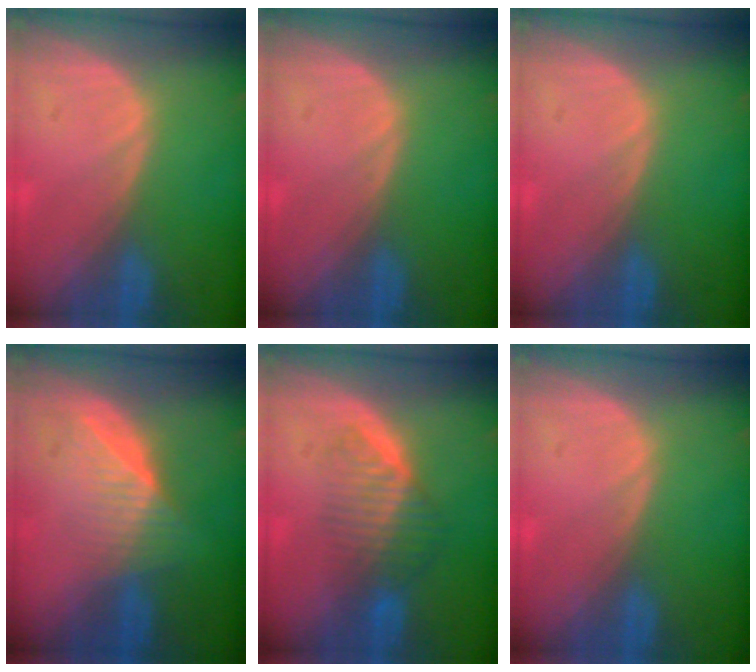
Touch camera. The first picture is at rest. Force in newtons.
{"total": 0.0}
{"total": 0.0}
{"total": 6.3, "press": 5.9, "slide": 2.3}
{"total": 6.5, "press": 5.7, "slide": 3.1}
{"total": 0.0}